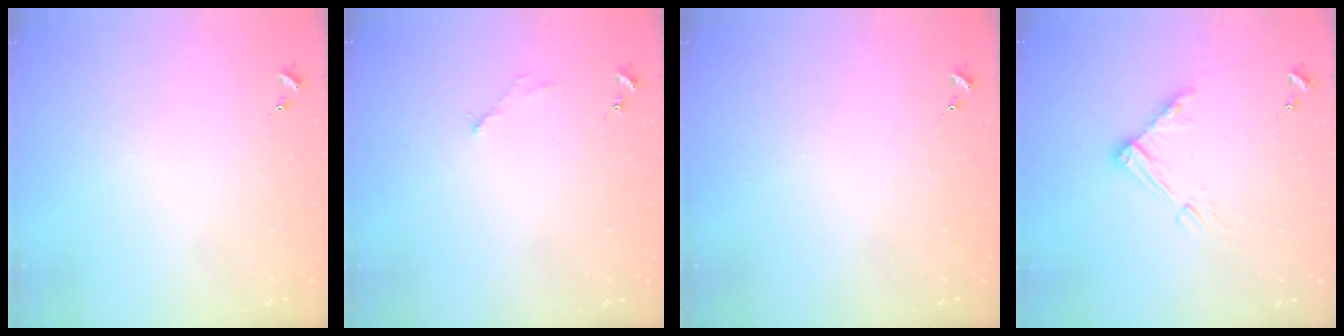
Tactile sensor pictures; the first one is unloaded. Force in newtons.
{"total": 2.9, "press": 2.9, "slide": 0.4}
{"total": 0.0}
{"total": 9.8, "press": 9.8, "slide": 1.0}